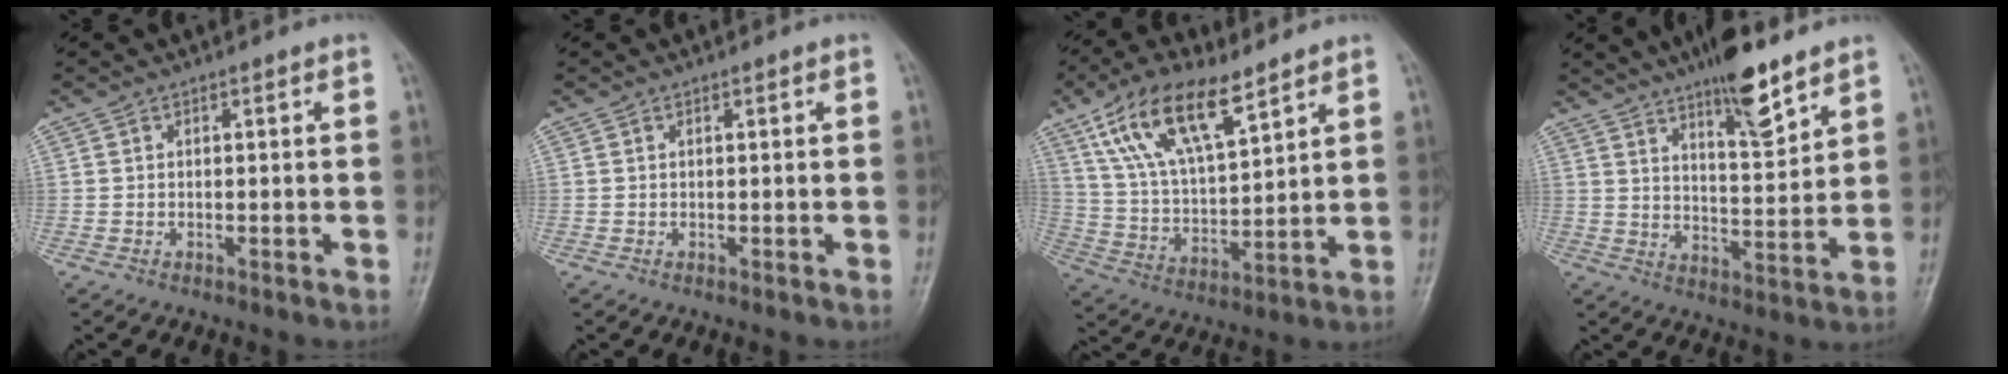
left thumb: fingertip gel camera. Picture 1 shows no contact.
{"total": 0.6, "force": [0.2, 0.4, 0.4], "torque": [-0.002, 0.000, 0.003]}
{"total": 16.3, "force": [9.7, 6.4, 11.5], "torque": [-0.193, -0.027, 0.189]}
{"total": 11.6, "force": [7.9, 2.9, 7.9], "torque": [-0.109, -0.050, 0.130]}